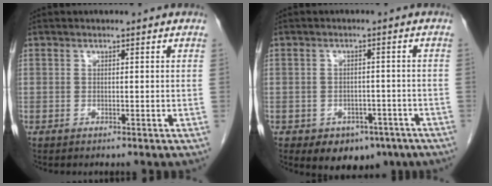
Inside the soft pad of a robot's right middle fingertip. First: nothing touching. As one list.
[{"total": 6.9, "force": [-4.2, 4.8, 2.8], "torque": [-0.025, 0.009, -0.046]}]